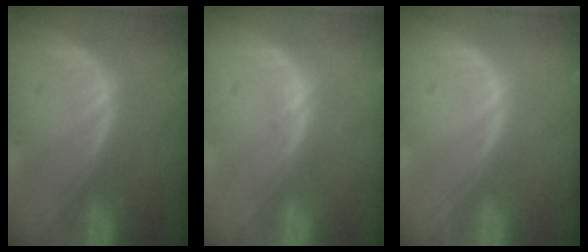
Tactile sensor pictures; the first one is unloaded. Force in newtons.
{"total": 0.7, "press": 0.6, "slide": 0.3}
{"total": 0.0}